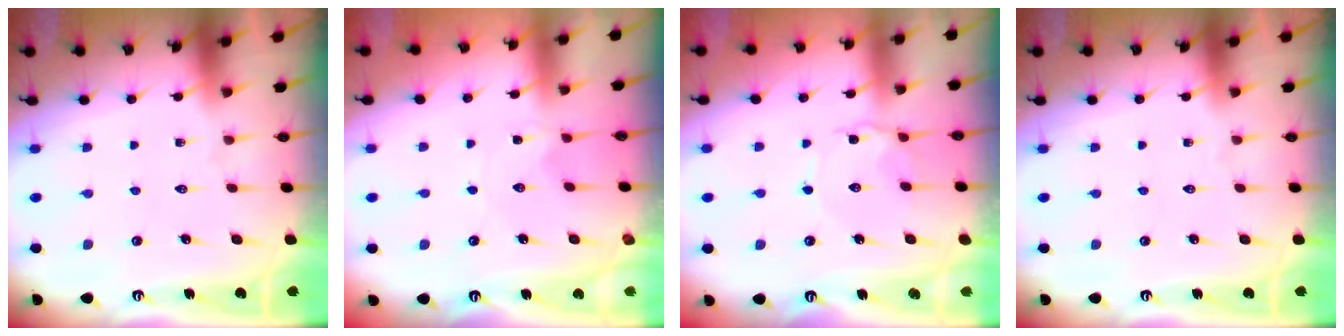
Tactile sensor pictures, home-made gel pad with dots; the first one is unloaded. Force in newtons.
{"total": 0.0}
{"total": 2.7, "press": 2.7, "slide": 0.2}
{"total": 0.0}